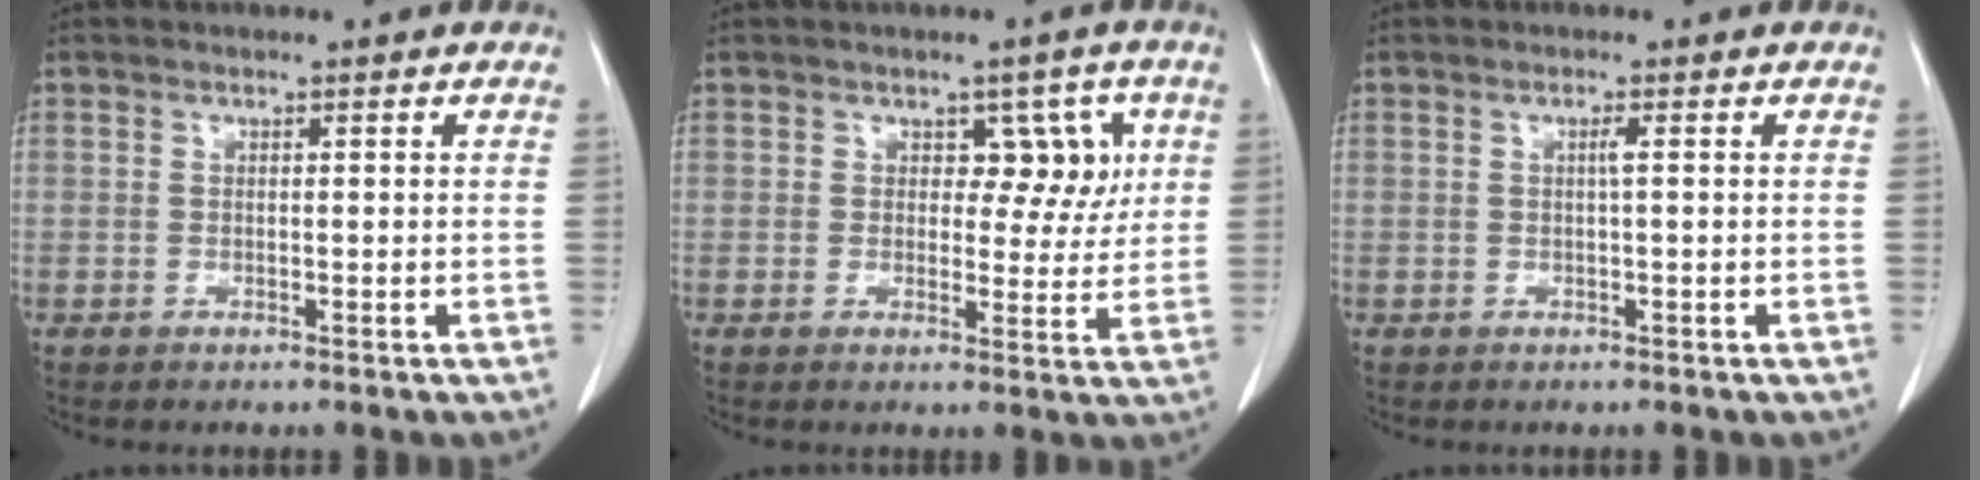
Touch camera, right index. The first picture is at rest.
{"total": 5.1, "force": [1.6, 3.2, 3.6], "torque": [-0.029, 0.008, 0.022]}
{"total": 0.9, "force": [0.1, -0.1, 0.9], "torque": [-0.014, 0.002, 0.000]}